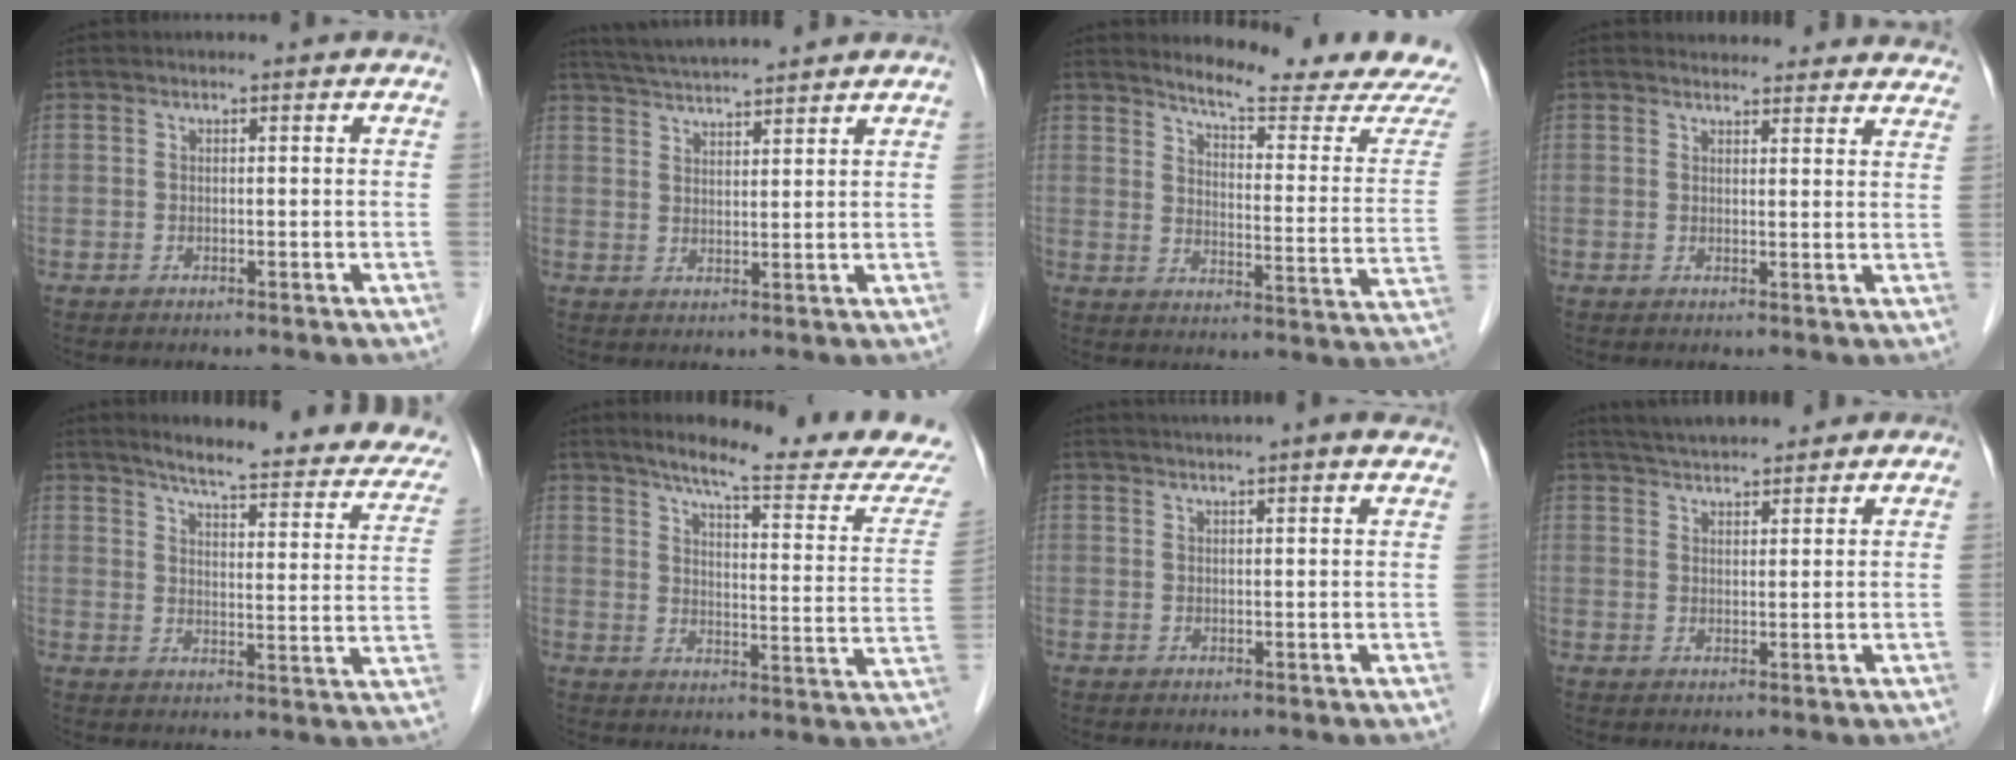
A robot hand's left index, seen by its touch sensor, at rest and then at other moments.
{"total": 8.5, "force": [7.9, -0.2, 3.1], "torque": [-0.060, 0.030, 0.130]}
{"total": 15.0, "force": [14.4, -1.1, 4.0], "torque": [-0.057, -0.089, 0.177]}
{"total": 13.9, "force": [13.4, 3.1, 2.1], "torque": [0.006, -0.004, 0.131]}
{"total": 22.2, "force": [18.6, 3.6, 11.6], "torque": [-0.137, -0.029, 0.216]}
{"total": 18.3, "force": [16.8, -0.3, 7.2], "torque": [-0.101, -0.076, 0.208]}
{"total": 10.4, "force": [9.2, 0.3, 4.8], "torque": [-0.073, 0.030, 0.110]}
{"total": 8.6, "force": [7.8, 1.7, 3.2], "torque": [-0.052, 0.030, 0.122]}